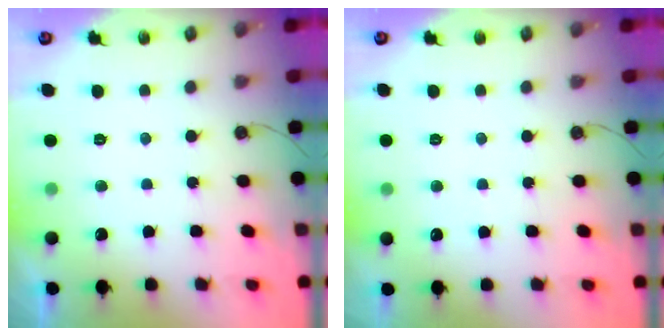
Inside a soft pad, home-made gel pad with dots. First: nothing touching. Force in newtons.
{"total": 2.5, "press": 2.4, "slide": 0.4}